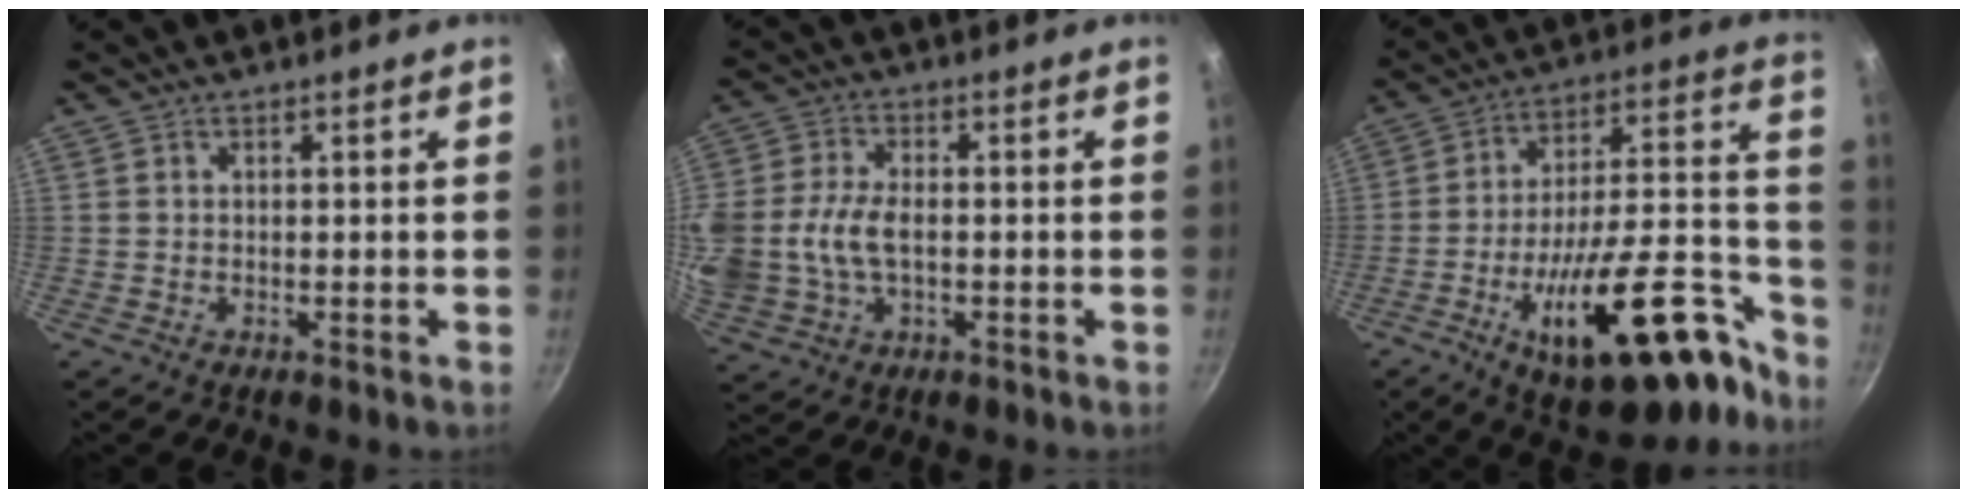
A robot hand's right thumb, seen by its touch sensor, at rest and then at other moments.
{"total": 15.1, "force": [-1.0, 10.5, 10.9], "torque": [-0.251, 0.018, -0.019]}
{"total": 28.0, "force": [-14.2, 11.6, 21.2], "torque": [-0.262, 0.093, -0.211]}